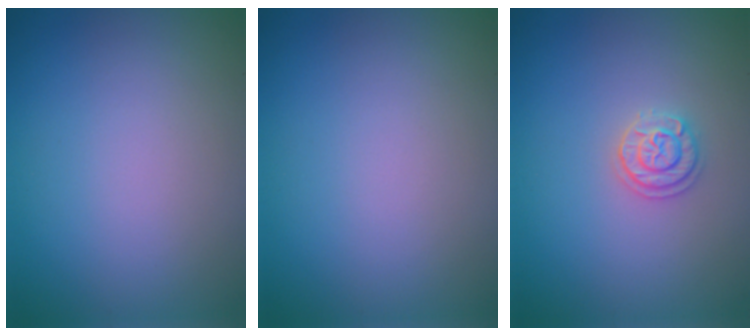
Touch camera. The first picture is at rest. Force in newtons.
{"total": 0.0}
{"total": 1.9, "press": 1.9, "slide": 0.2}